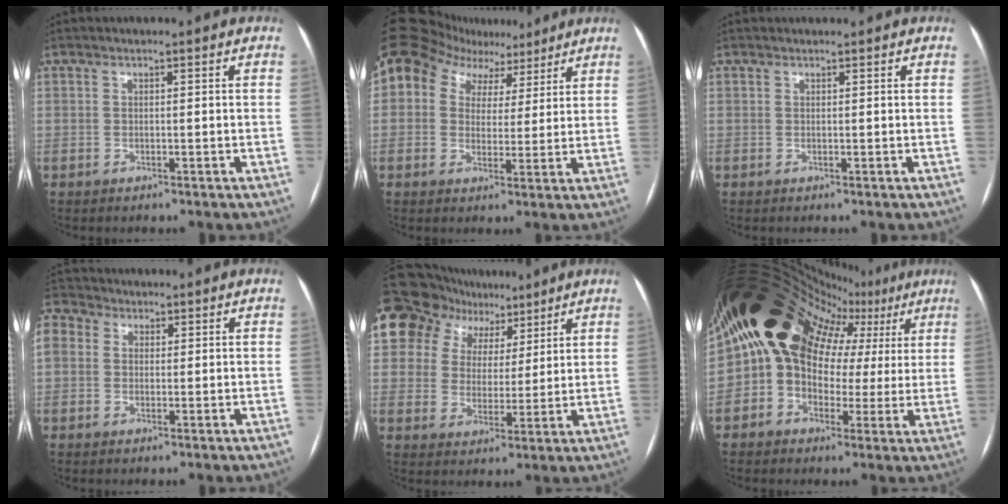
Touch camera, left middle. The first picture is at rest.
{"total": 11.5, "force": [7.5, 7.8, 3.7], "torque": [-0.071, 0.046, 0.107]}
{"total": 0.6, "force": [0.5, 0.3, 0.3], "torque": [-0.010, 0.011, 0.008]}
{"total": 13.9, "force": [4.9, 11.2, 6.7], "torque": [-0.203, 0.071, 0.090]}
{"total": 14.7, "force": [9.4, 10.3, 4.7], "torque": [-0.092, 0.052, 0.151]}
{"total": 20.9, "force": [10.2, 13.6, 12.2], "torque": [-0.214, 0.078, 0.141]}